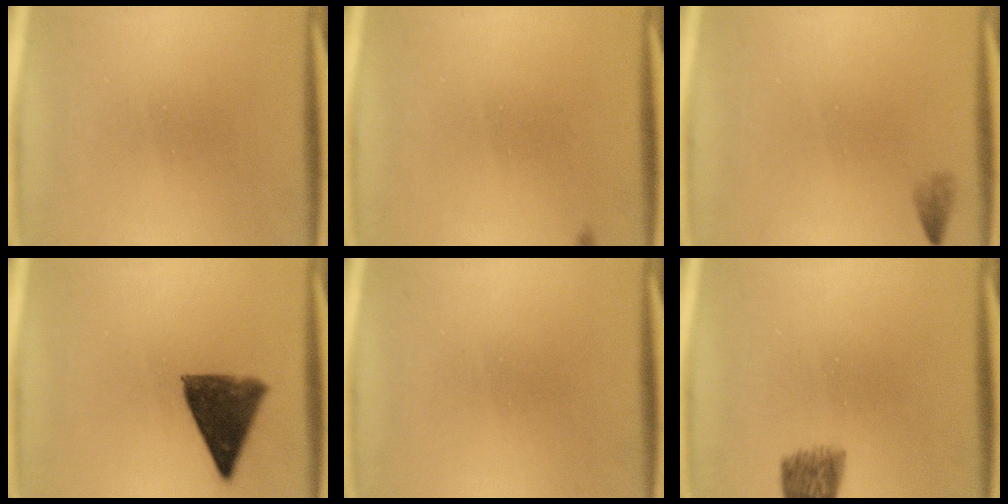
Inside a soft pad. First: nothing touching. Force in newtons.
{"total": 0.6}
{"total": 1.4}
{"total": 10.5}
{"total": 1.6}
{"total": 5.5}